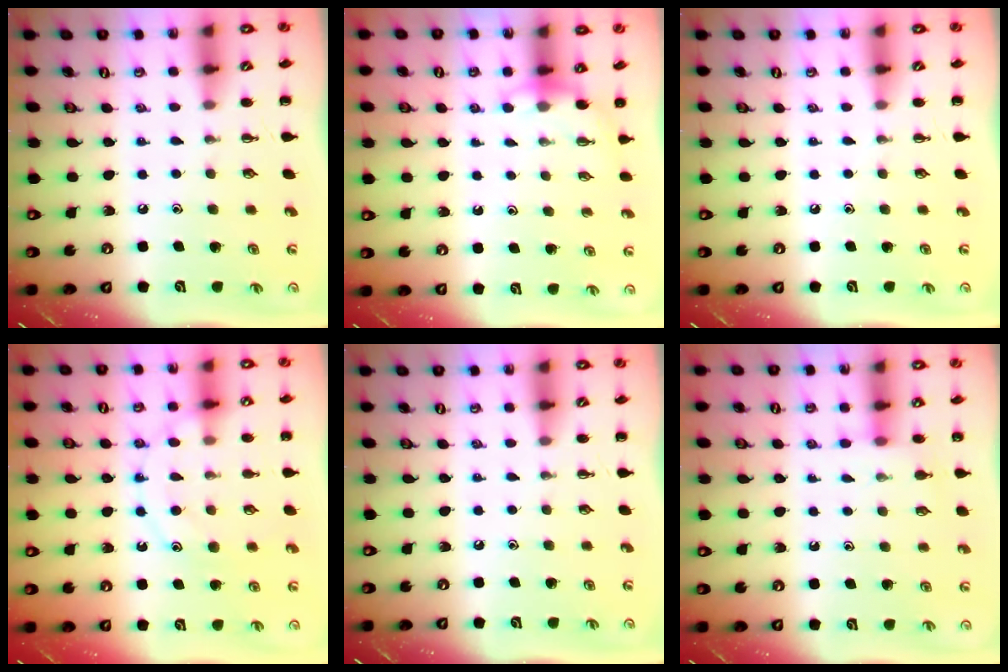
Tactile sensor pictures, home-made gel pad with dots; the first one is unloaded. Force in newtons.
{"total": 3.2, "press": 3.1, "slide": 0.8}
{"total": 0.0}
{"total": 12.5, "press": 12.4, "slide": 1.0}
{"total": 0.0}
{"total": 4.8, "press": 4.6, "slide": 1.4}